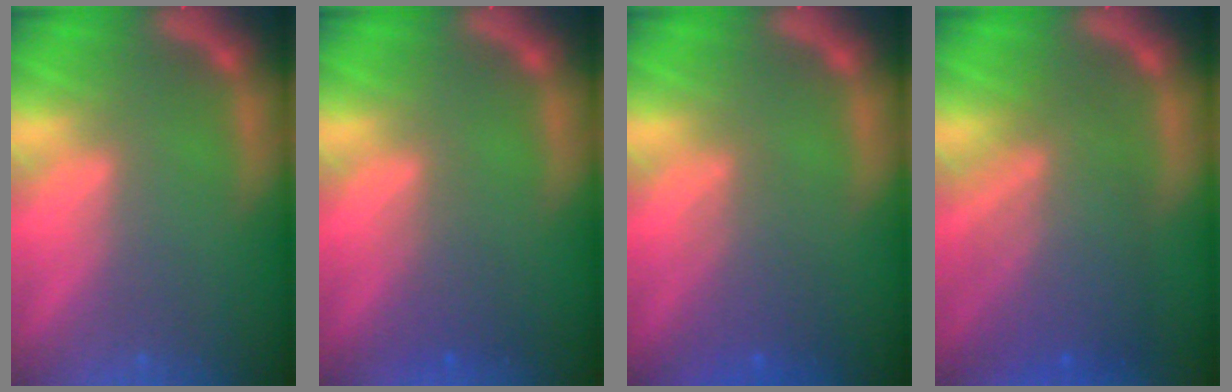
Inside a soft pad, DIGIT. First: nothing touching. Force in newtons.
{"total": 2.0}
{"total": 3.0}
{"total": 7.1}